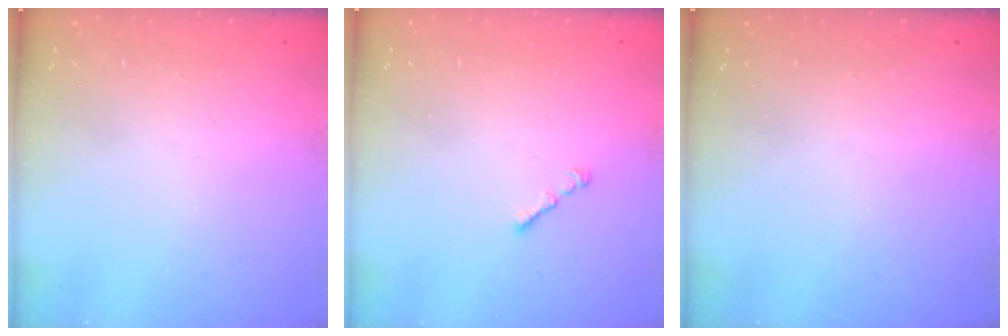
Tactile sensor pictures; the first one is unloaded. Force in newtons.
{"total": 1.0, "press": 0.9, "slide": 0.5}
{"total": 0.0}